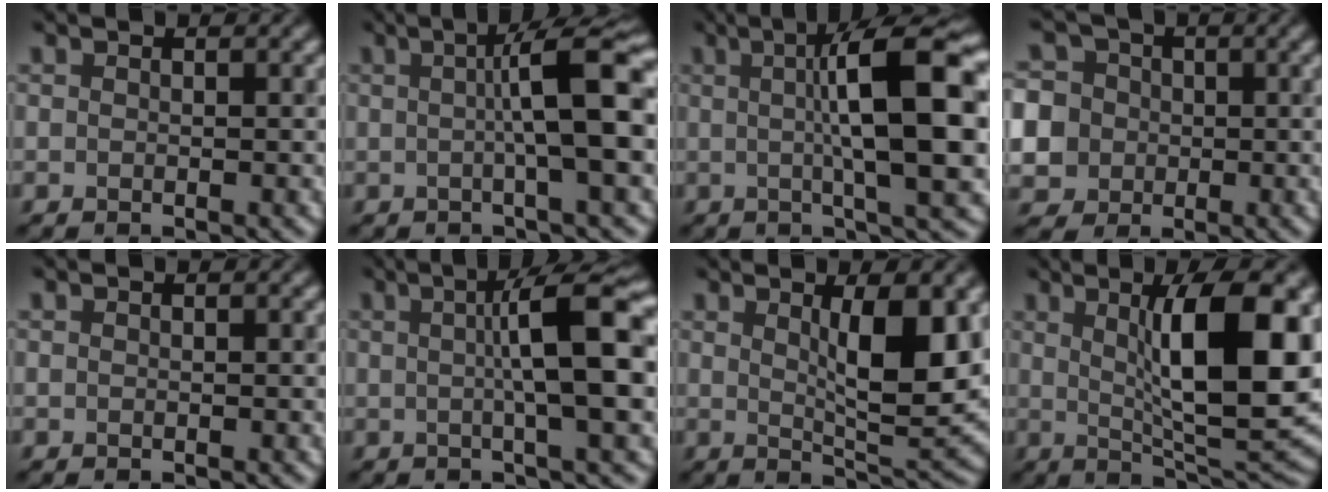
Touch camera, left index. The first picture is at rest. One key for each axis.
{"total": 7.7, "fx": 0.7, "fy": 1.1, "fz": 7.6, "tx": -0.101, "ty": 0.014, "tz": 0.006}
{"total": 12.0, "fx": 1.6, "fy": 2.4, "fz": 11.6, "tx": -0.157, "ty": 0.013, "tz": 0.024}
{"total": 9.0, "fx": -1.6, "fy": 8.6, "fz": 2.1, "tx": -0.066, "ty": 0.005, "tz": -0.053}
{"total": 0.0}
{"total": 8.5, "fx": 1.1, "fy": 1.4, "fz": 8.3, "tx": -0.111, "ty": 0.016, "tz": 0.010}
{"total": 7.9, "fx": 2.0, "fy": 2.0, "fz": 7.4, "tx": -0.108, "ty": -0.005, "tz": 0.036}
{"total": 12.2, "fx": 2.2, "fy": 3.3, "fz": 11.5, "tx": -0.160, "ty": 0.000, "tz": 0.039}